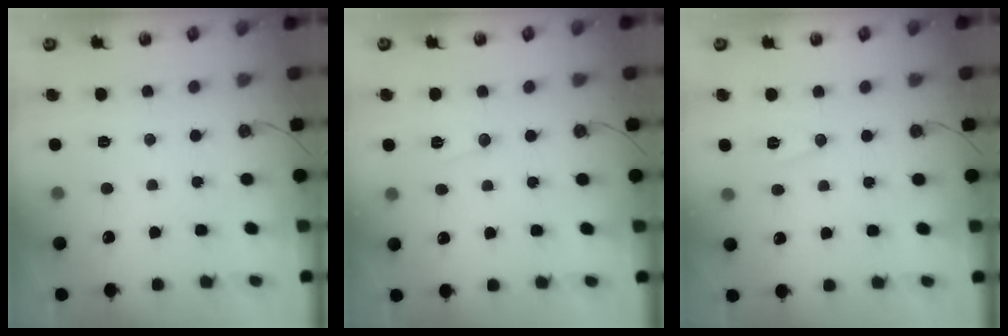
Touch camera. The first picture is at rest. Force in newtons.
{"total": 6.6, "press": 6.3, "slide": 1.7}
{"total": 6.9, "press": 5.3, "slide": 4.5}